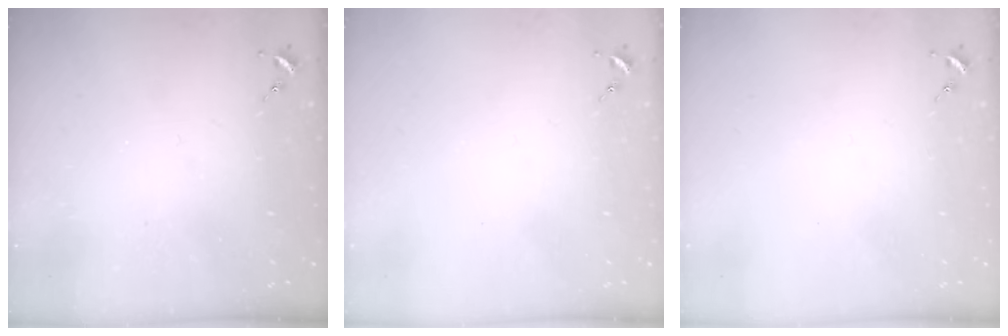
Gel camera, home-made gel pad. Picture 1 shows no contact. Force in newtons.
{"total": 0.0}
{"total": 0.0}